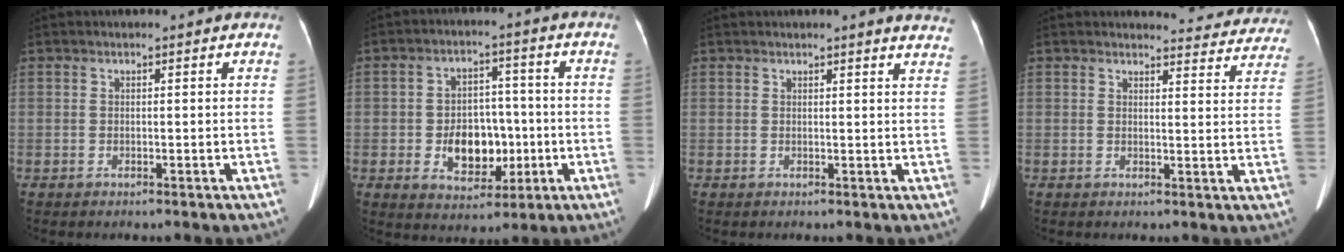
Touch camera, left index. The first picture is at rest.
{"total": 8.8, "force": [-1.7, 6.0, 6.2], "torque": [-0.105, 0.013, -0.018]}
{"total": 6.8, "force": [6.3, 0.2, 2.4], "torque": [-0.016, -0.016, 0.043]}
{"total": 10.8, "force": [10.6, 2.4, 0.6], "torque": [0.029, -0.035, 0.090]}